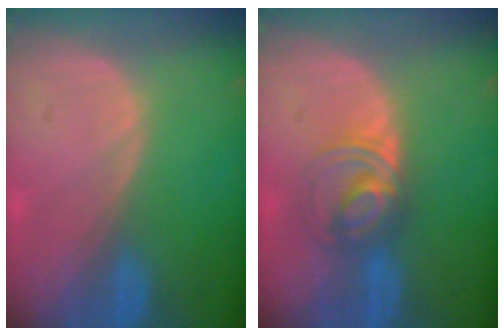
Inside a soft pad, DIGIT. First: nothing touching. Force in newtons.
{"total": 5.5, "press": 5.5, "slide": 0.6}